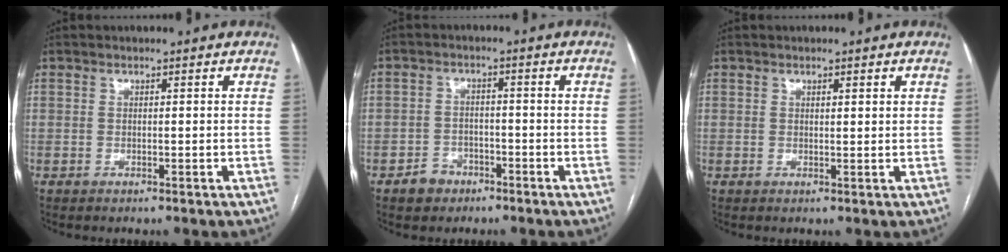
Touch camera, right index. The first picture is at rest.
{"total": 3.8, "force": [-2.4, 2.9, 0.7], "torque": [-0.007, 0.010, -0.035]}
{"total": 1.1, "force": [0.7, 0.2, 0.9], "torque": [-0.015, 0.000, 0.010]}